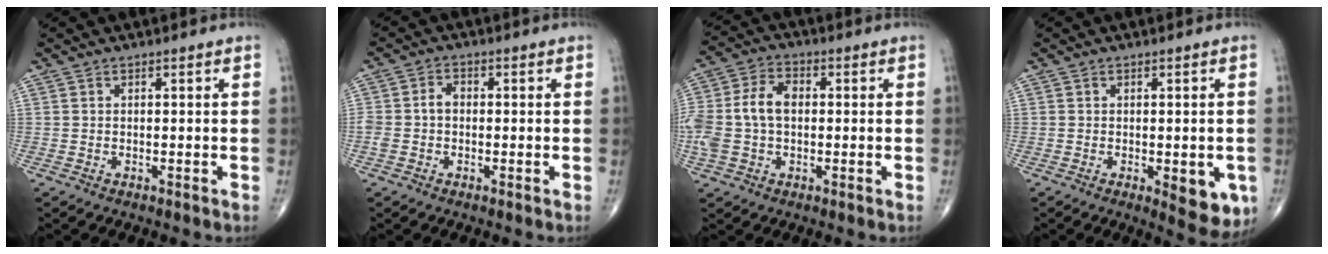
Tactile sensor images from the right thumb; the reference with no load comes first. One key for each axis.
{"total": 3.6, "fx": -0.4, "fy": 2.6, "fz": 2.4, "tx": -0.053, "ty": 0.016, "tz": -0.011}
{"total": 11.7, "fx": 0.0, "fy": 7.8, "fz": 8.7, "tx": -0.190, "ty": 0.030, "tz": 0.000}
{"total": 7.6, "fx": -2.1, "fy": 3.1, "fz": 6.6, "tx": -0.060, "ty": -0.011, "tz": -0.020}